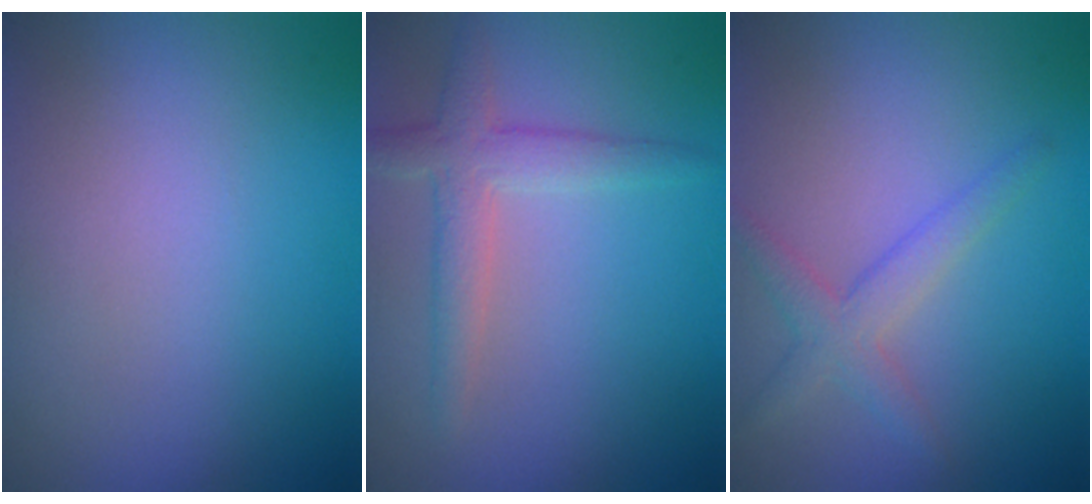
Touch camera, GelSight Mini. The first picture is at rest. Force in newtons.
{"total": 3.1, "press": 3.1, "slide": 0.2}
{"total": 2.6, "press": 2.6, "slide": 0.1}